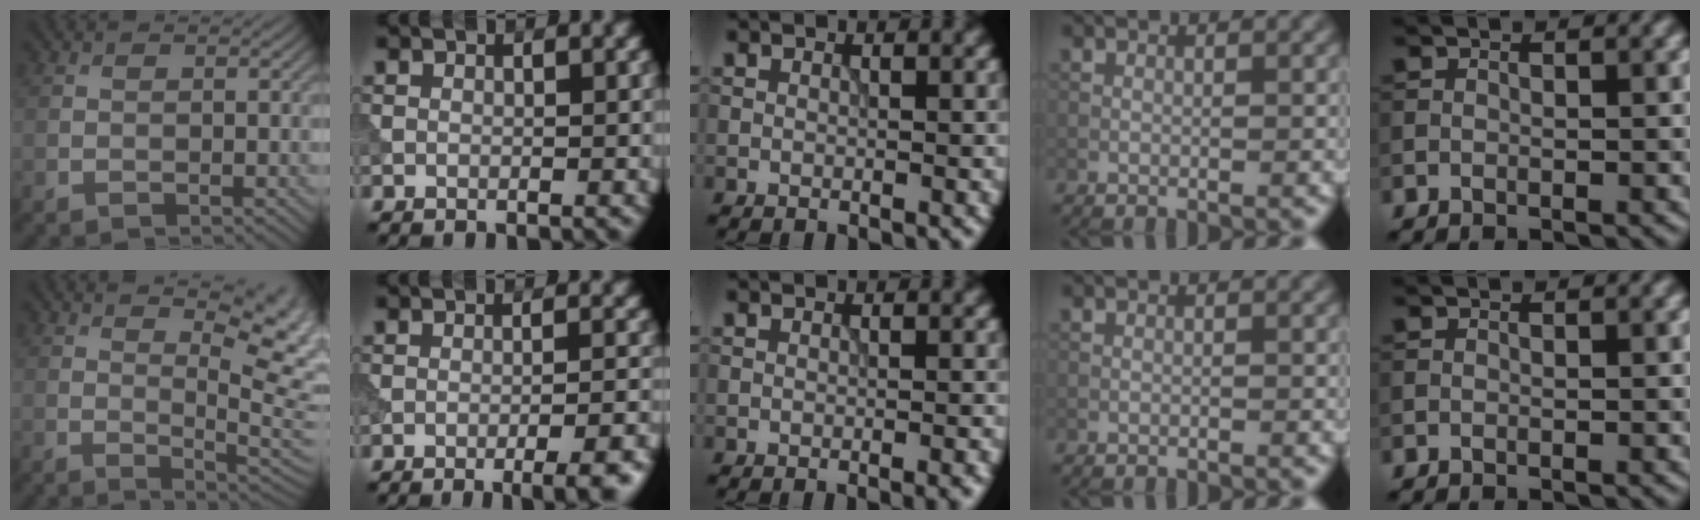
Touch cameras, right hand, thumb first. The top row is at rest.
{"thumb": {"total": 10.0, "force": [4.5, 2.8, 8.5], "torque": [-0.130, 0.009, 0.065]}, "index": {"total": 6.5, "force": [-3.9, 2.0, 4.8], "torque": [-0.042, 0.007, -0.041]}, "middle": {"total": 1.4, "force": [-0.6, 0.3, 1.2], "torque": [-0.006, 0.001, -0.011]}}